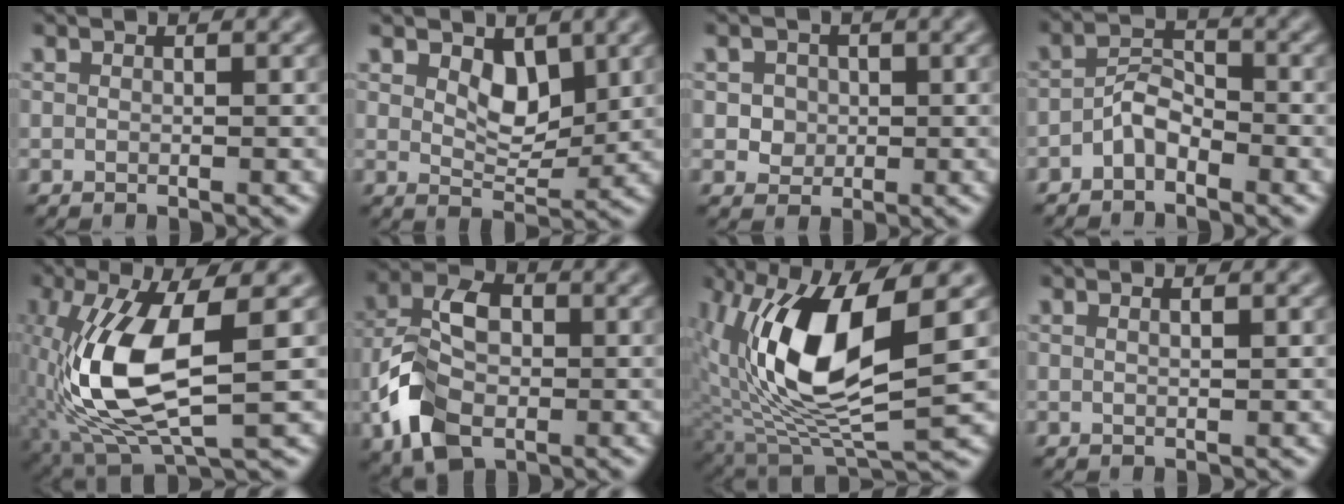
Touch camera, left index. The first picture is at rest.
{"total": 2.9, "force": [1.3, 1.7, 2.0], "torque": [-0.045, -0.013, 0.022]}
{"total": 2.3, "force": [0.4, 2.1, 0.9], "torque": [-0.023, -0.001, 0.011]}
{"total": 2.5, "force": [-1.8, 1.2, 1.4], "torque": [-0.029, 0.009, -0.036]}
{"total": 10.0, "force": [-0.8, 3.5, 9.3], "torque": [-0.207, -0.005, -0.011]}
{"total": 8.8, "force": [-2.4, 5.7, 6.3], "torque": [-0.142, -0.004, -0.054]}
{"total": 12.2, "force": [1.6, 4.7, 11.1], "torque": [-0.228, -0.012, 0.030]}
{"total": 0.9, "force": [0.3, 0.3, 0.8], "torque": [-0.010, -0.005, 0.002]}